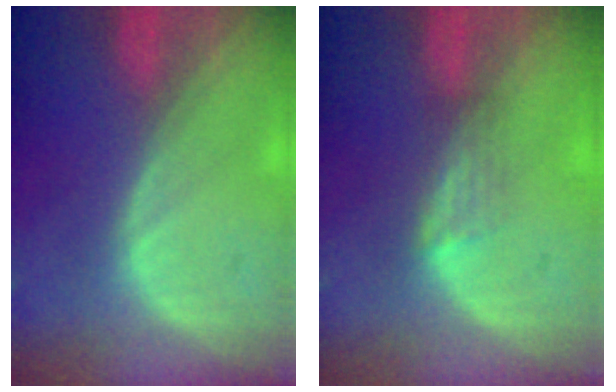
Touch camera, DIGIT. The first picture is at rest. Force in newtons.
{"total": 2.4, "press": 1.9, "slide": 1.5}